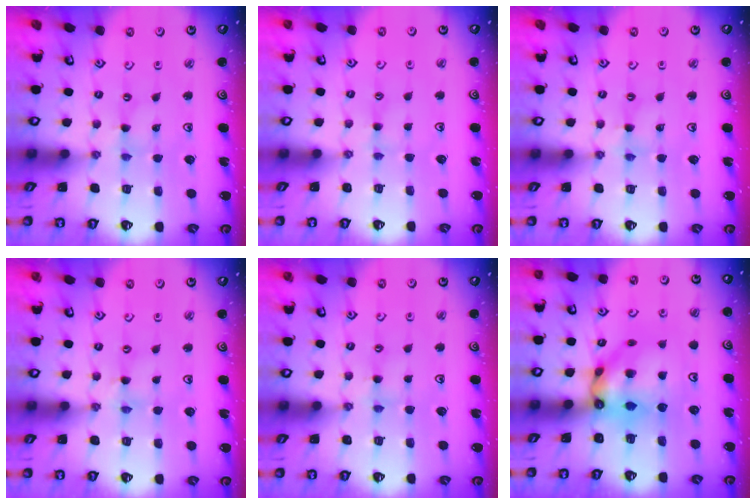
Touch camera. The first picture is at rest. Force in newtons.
{"total": 1.5, "press": 1.4, "slide": 0.3}
{"total": 1.1, "press": 1.1, "slide": 0.3}
{"total": 1.2, "press": 1.2, "slide": 0.2}
{"total": 3.1, "press": 3.1, "slide": 0.4}
{"total": 11.6, "press": 11.5, "slide": 1.6}